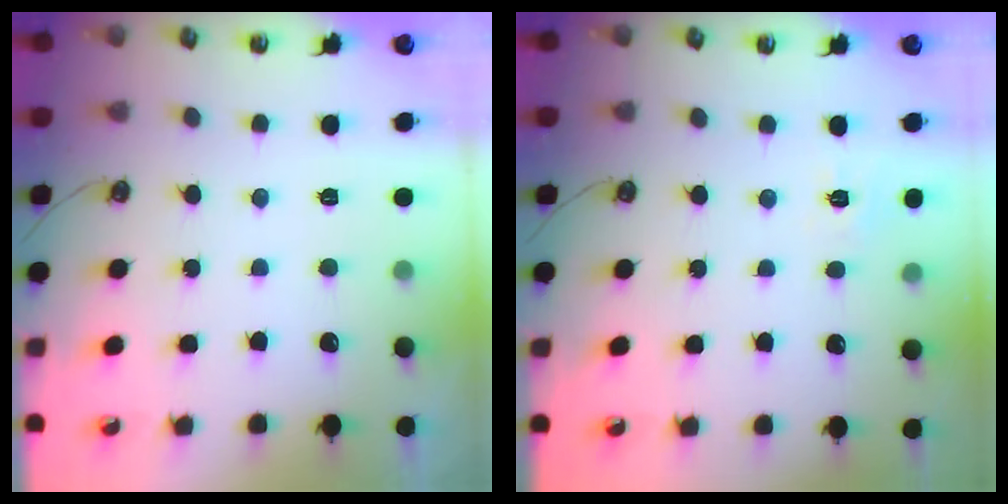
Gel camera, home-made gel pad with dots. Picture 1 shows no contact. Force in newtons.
{"total": 3.1, "press": 3.0, "slide": 0.5}